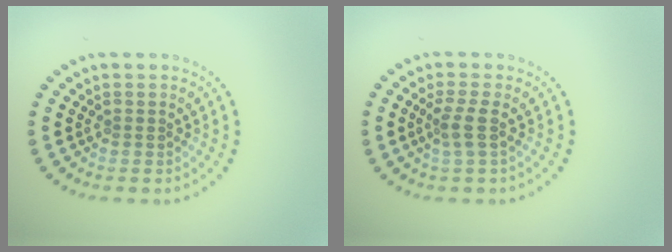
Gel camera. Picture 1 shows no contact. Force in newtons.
{"total": 1.9, "press": 1.5, "slide": 1.2}